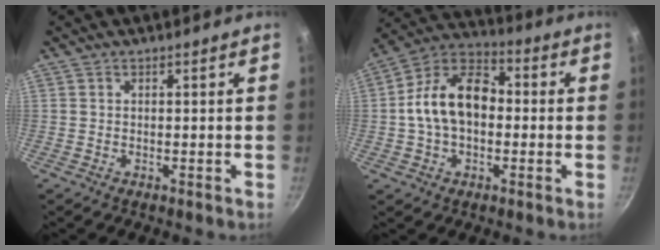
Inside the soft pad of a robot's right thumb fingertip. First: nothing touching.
{"total": 14.7, "force": [-0.4, 9.9, 10.9], "torque": [-0.159, 0.040, -0.026]}